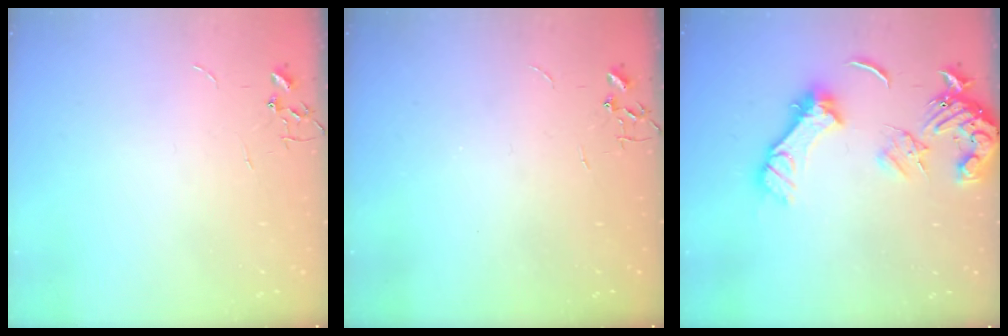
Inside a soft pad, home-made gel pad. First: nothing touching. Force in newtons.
{"total": 0.0}
{"total": 13.9, "press": 13.6, "slide": 2.7}